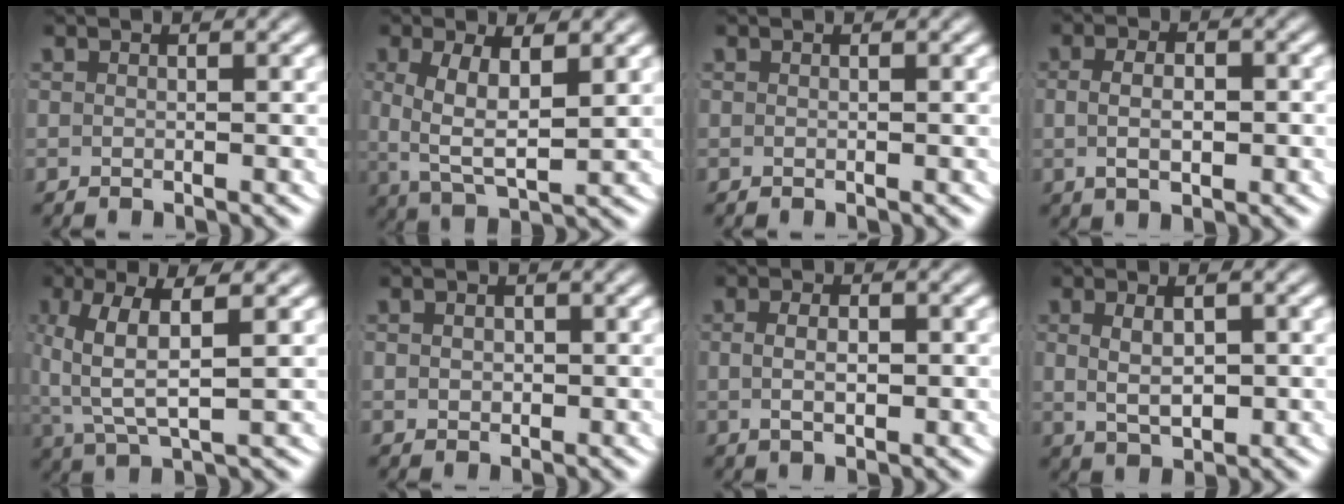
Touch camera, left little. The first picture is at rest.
{"total": 4.9, "force": [0.3, 2.4, 4.2], "torque": [-0.091, -0.017, 0.022]}
{"total": 0.0}
{"total": 2.7, "force": [-0.3, 1.2, 2.4], "torque": [-0.033, -0.003, 0.001]}
{"total": 4.9, "force": [1.0, 1.8, 4.4], "torque": [-0.095, -0.002, 0.026]}
{"total": 0.8, "force": [0.0, 0.7, 0.5], "torque": [-0.012, -0.009, 0.007]}
{"total": 2.1, "force": [-0.2, 0.8, 1.9], "torque": [-0.026, -0.003, 0.004]}
{"total": 3.8, "force": [0.1, 2.0, 3.2], "torque": [-0.051, -0.003, 0.011]}